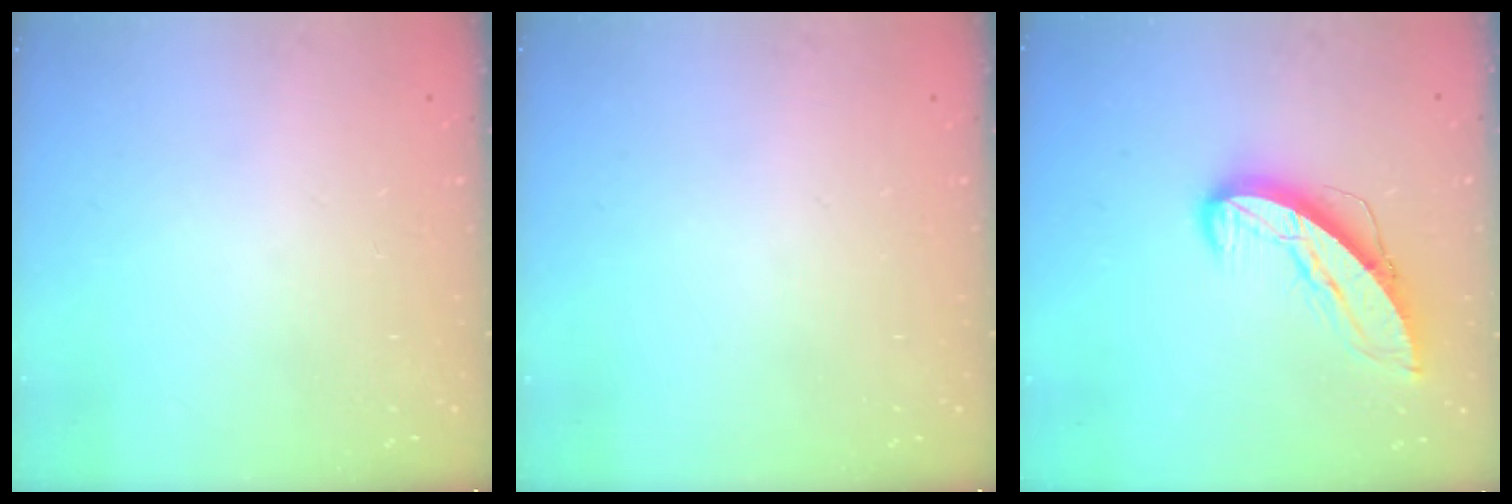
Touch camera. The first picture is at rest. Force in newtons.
{"total": 0.0}
{"total": 10.0, "press": 9.9, "slide": 1.0}